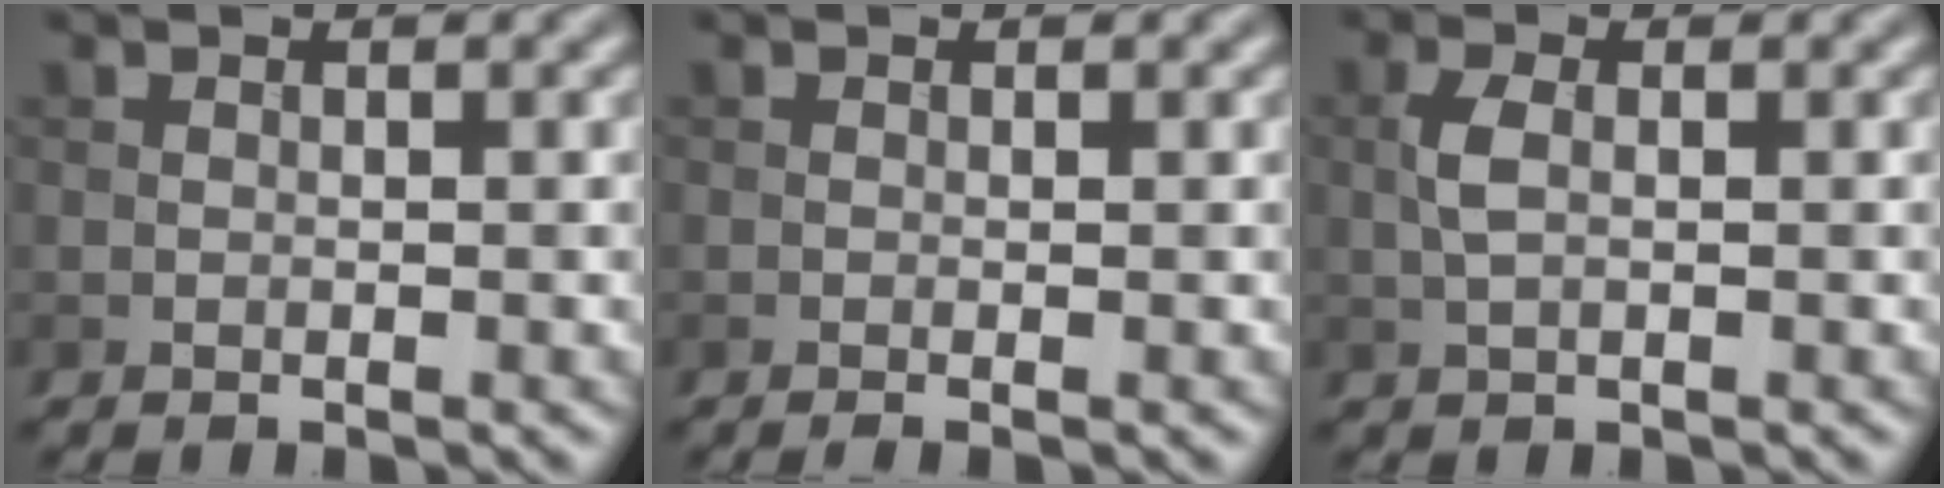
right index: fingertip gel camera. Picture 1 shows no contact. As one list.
[{"total": 1.0, "force": [-0.3, 0.2, 1.0], "torque": [-0.014, -0.007, -0.007]}, {"total": 1.9, "force": [0.0, 0.8, 1.7], "torque": [-0.040, 0.004, -0.002]}]